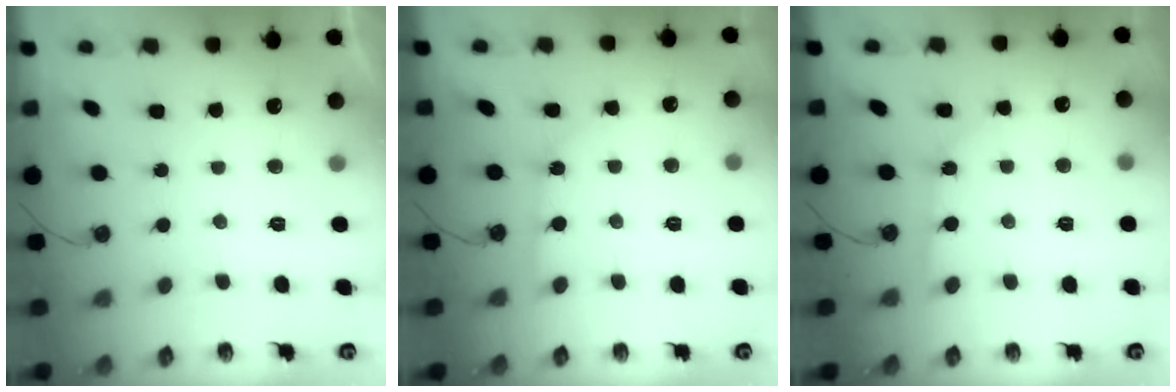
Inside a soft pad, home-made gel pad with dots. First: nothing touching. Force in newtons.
{"total": 3.1, "press": 3.0, "slide": 0.4}
{"total": 3.4, "press": 3.4, "slide": 0.4}